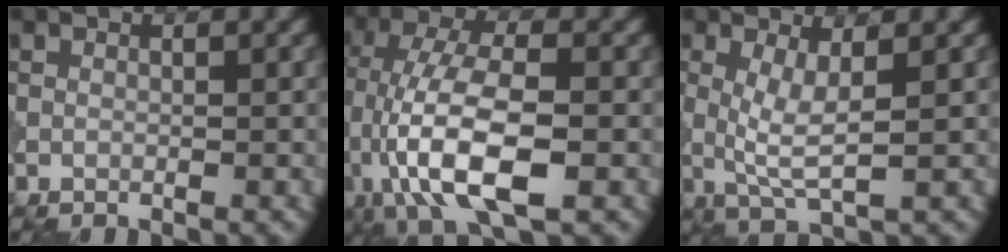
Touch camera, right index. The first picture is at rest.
{"total": 11.1, "force": [-2.9, 4.1, 9.9], "torque": [-0.187, 0.008, -0.056]}
{"total": 3.6, "force": [0.4, 0.8, 3.5], "torque": [-0.075, -0.006, 0.011]}